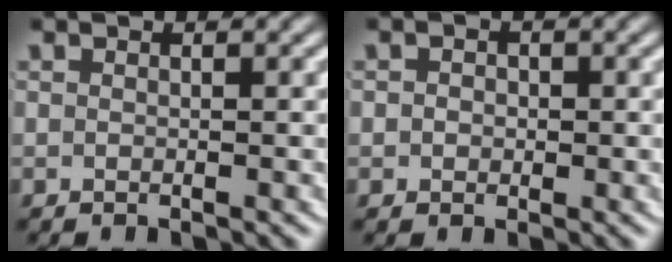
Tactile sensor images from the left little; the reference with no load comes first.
{"total": 1.1, "force": [-0.3, 1.0, 0.4], "torque": [-0.008, -0.007, -0.005]}